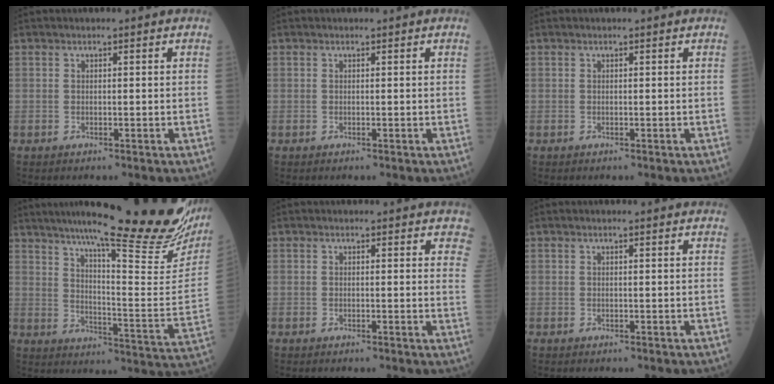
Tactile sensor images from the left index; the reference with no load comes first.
{"total": 0.0}
{"total": 0.0}
{"total": 30.3, "force": [23.6, 3.0, 18.7], "torque": [-0.255, -0.053, 0.310]}
{"total": 5.7, "force": [5.1, 1.9, 1.8], "torque": [0.003, -0.017, 0.033]}
{"total": 2.6, "force": [2.4, 0.4, 0.9], "torque": [-0.016, 0.011, 0.022]}